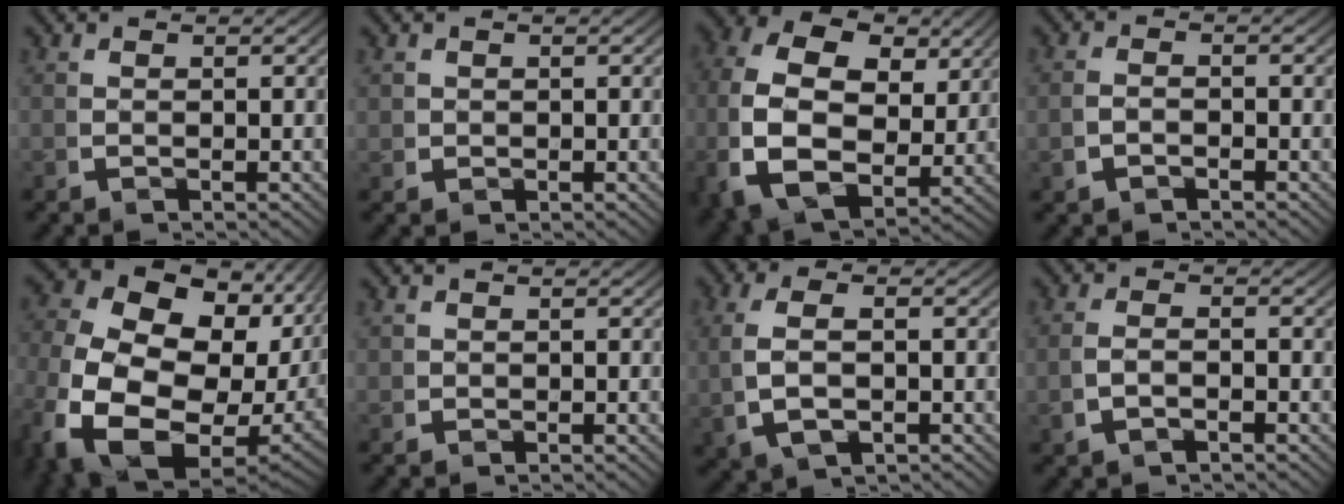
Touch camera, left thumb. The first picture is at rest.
{"total": 1.5, "force": [0.4, 1.4, 0.5], "torque": [-0.013, -0.011, 0.012]}
{"total": 12.9, "force": [0.0, 9.1, 9.2], "torque": [-0.225, -0.056, 0.025]}
{"total": 1.3, "force": [-0.9, 0.7, 0.7], "torque": [-0.021, -0.001, -0.013]}
{"total": 19.7, "force": [-0.8, 13.8, 14.0], "torque": [-0.302, -0.067, 0.006]}
{"total": 1.0, "force": [0.3, 1.0, 0.3], "torque": [-0.009, -0.010, 0.010]}
{"total": 5.1, "force": [0.0, 3.0, 4.2], "torque": [-0.097, -0.006, 0.014]}
{"total": 1.7, "force": [-0.5, 0.8, 1.4], "torque": [-0.035, 0.000, -0.006]}